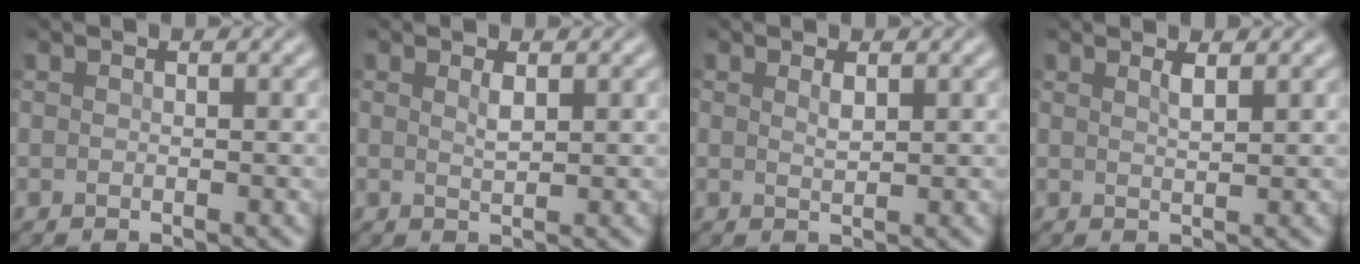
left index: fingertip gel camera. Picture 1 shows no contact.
{"total": 0.8, "force": [0.3, 0.2, 0.8], "torque": [-0.017, -0.002, 0.006]}
{"total": 0.7, "force": [0.3, 0.2, 0.6], "torque": [-0.014, -0.002, 0.007]}
{"total": 1.0, "force": [0.5, 0.3, 0.8], "torque": [-0.010, 0.000, 0.008]}